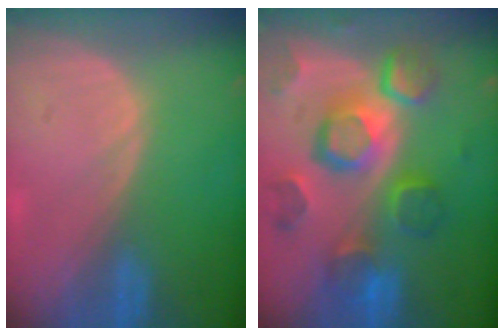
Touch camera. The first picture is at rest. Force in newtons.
{"total": 12.3, "press": 10.7, "slide": 6.1}